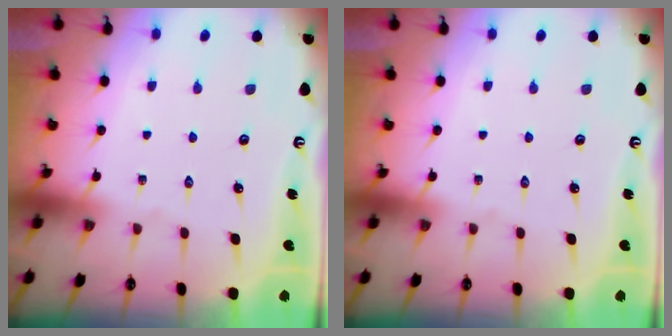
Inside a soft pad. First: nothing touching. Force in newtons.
{"total": 0.0}